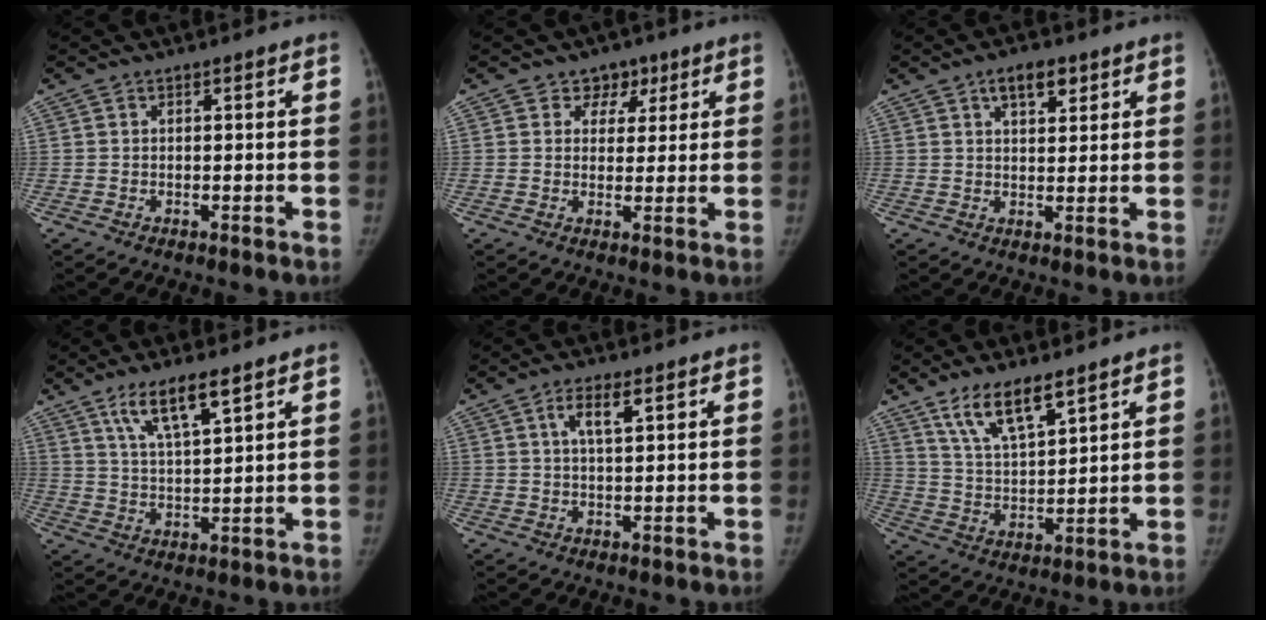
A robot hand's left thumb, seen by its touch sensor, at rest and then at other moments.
{"total": 4.4, "force": [2.4, 3.6, 0.8], "torque": [0.024, -0.007, 0.031]}
{"total": 5.4, "force": [3.0, 2.7, 3.6], "torque": [-0.035, -0.012, 0.046]}
{"total": 8.4, "force": [5.3, 1.7, 6.2], "torque": [-0.111, -0.028, 0.105]}
{"total": 4.4, "force": [1.9, 1.3, 3.7], "torque": [-0.068, -0.001, 0.036]}
{"total": 10.0, "force": [6.9, 2.9, 6.6], "torque": [-0.108, -0.038, 0.137]}